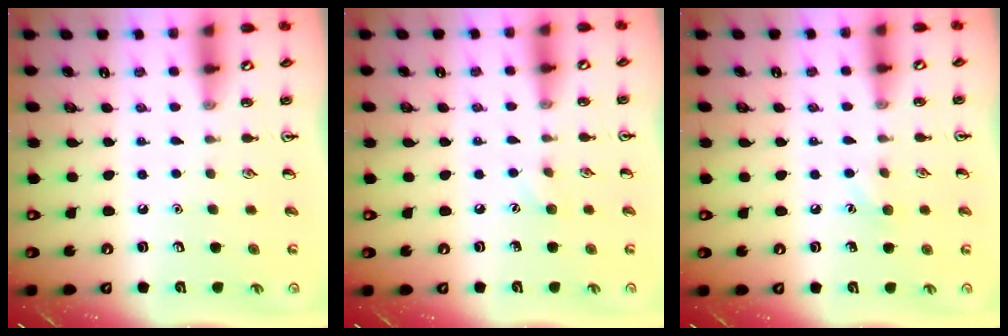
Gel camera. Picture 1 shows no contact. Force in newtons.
{"total": 3.9, "press": 3.7, "slide": 1.3}
{"total": 5.7, "press": 5.5, "slide": 1.5}